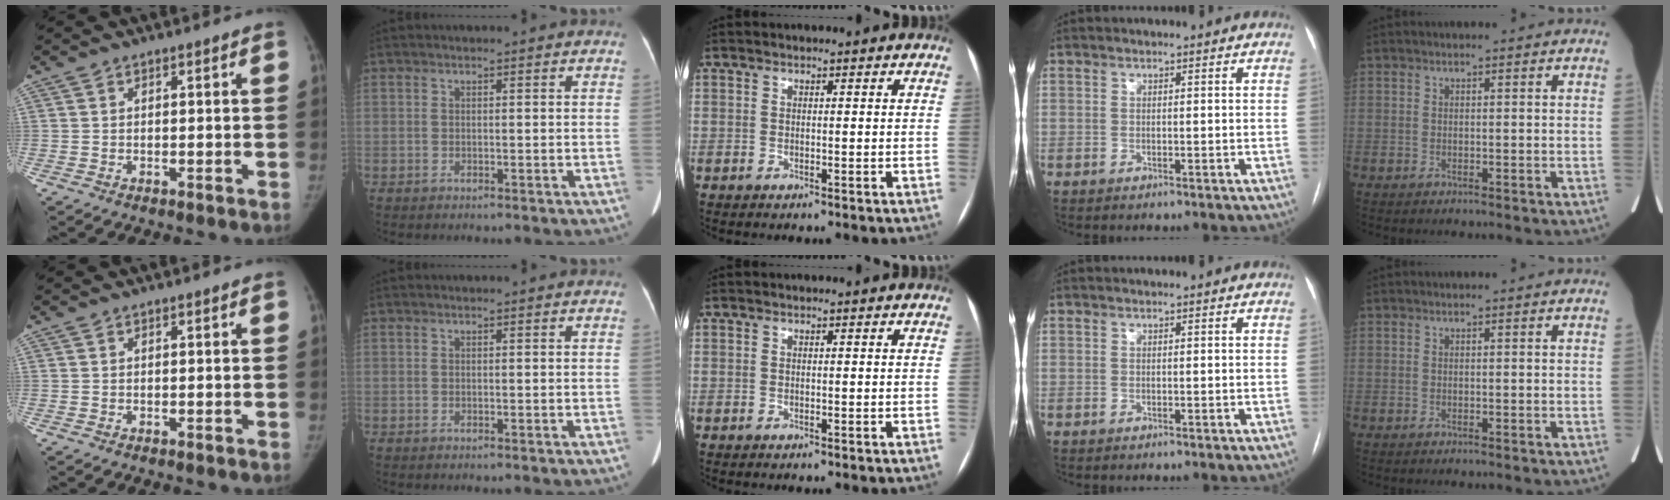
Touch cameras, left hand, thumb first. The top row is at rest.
{}